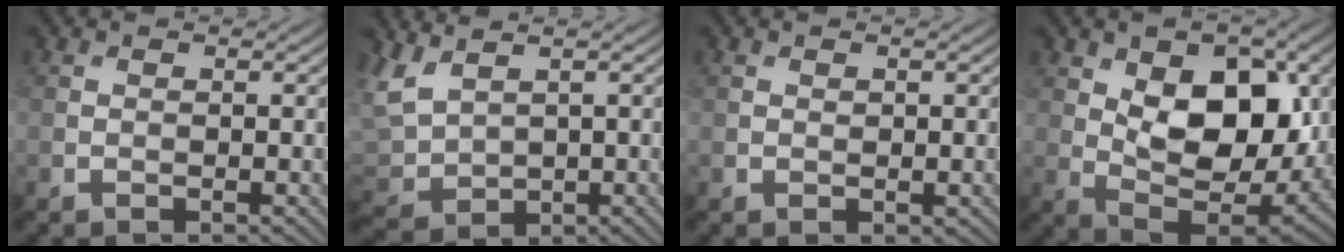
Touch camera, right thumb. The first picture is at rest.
{"total": 5.5, "force": [2.1, 3.5, 3.6], "torque": [-0.116, -0.005, 0.044]}
{"total": 0.7, "force": [0.3, 0.6, 0.2], "torque": [-0.004, -0.006, 0.009]}
{"total": 13.2, "force": [2.8, 7.7, 10.3], "torque": [-0.168, -0.010, 0.053]}